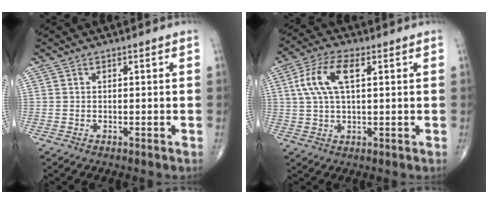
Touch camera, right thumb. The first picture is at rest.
{"total": 9.4, "force": [2.6, 4.2, 7.9], "torque": [-0.171, 0.015, 0.048]}